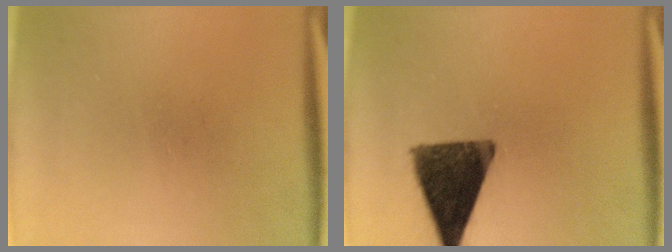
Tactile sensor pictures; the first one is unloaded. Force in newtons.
{"total": 12.8}